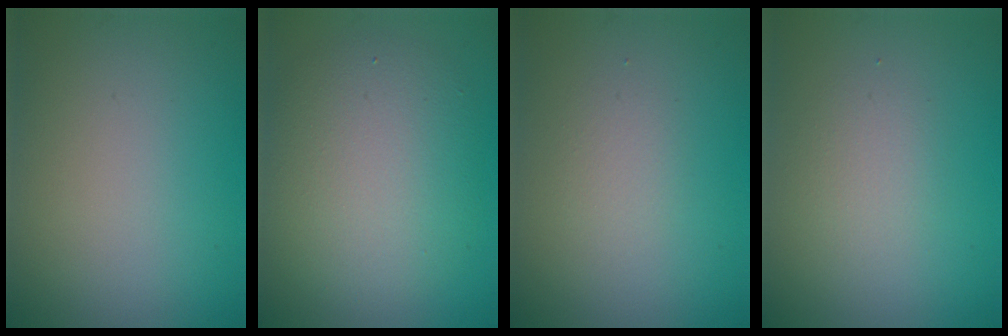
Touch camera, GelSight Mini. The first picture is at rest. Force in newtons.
{"total": 6.7, "press": 6.7, "slide": 0.3}
{"total": 1.2, "press": 1.2, "slide": 0.0}
{"total": 1.7, "press": 1.7, "slide": 0.1}